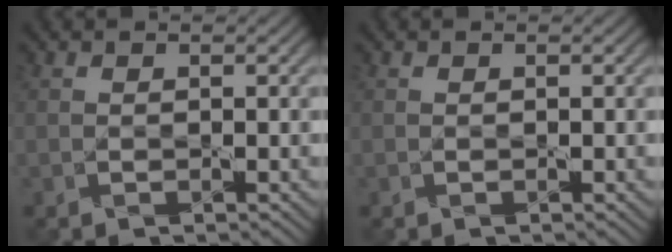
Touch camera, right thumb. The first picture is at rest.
{"total": 0.0}